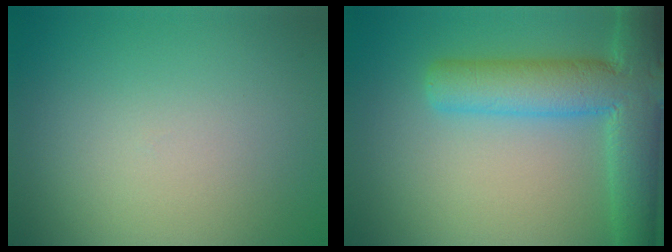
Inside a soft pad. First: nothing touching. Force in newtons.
{"total": 8.6, "press": 8.6, "slide": 0.5}